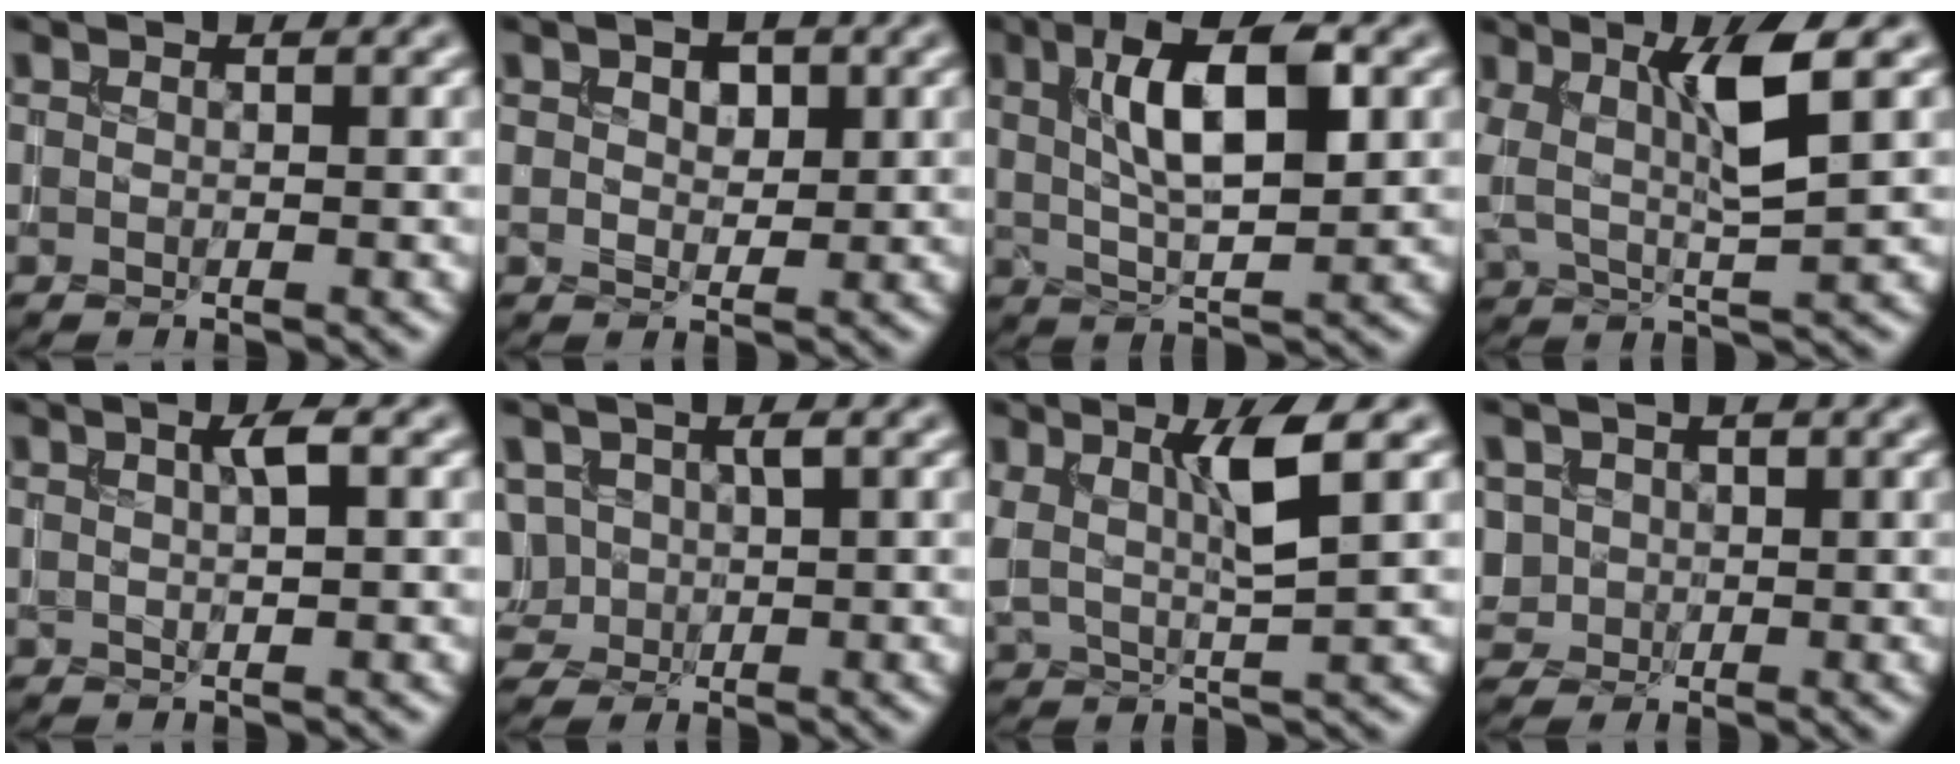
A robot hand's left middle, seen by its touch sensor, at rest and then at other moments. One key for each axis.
{"total": 2.5, "fx": 1.1, "fy": 1.6, "fz": 1.7, "tx": -0.023, "ty": 0.003, "tz": 0.015}
{"total": 8.2, "fx": 2.2, "fy": 2.9, "fz": 7.4, "tx": -0.125, "ty": 0.012, "tz": 0.034}
{"total": 5.4, "fx": 1.3, "fy": 1.4, "fz": 5.1, "tx": -0.106, "ty": 0.004, "tz": 0.025}
{"total": 2.0, "fx": 0.7, "fy": 0.4, "fz": 1.9, "tx": -0.031, "ty": 0.001, "tz": 0.010}
{"total": 3.8, "fx": 0.5, "fy": 2.9, "fz": 2.4, "tx": -0.052, "ty": 0.002, "tz": 0.015}
{"total": 4.3, "fx": 1.5, "fy": 0.8, "fz": 4.0, "tx": -0.082, "ty": -0.001, "tz": 0.032}
{"total": 2.9, "fx": 0.6, "fy": 2.7, "fz": 0.9, "tx": -0.024, "ty": 0.010, "tz": 0.023}